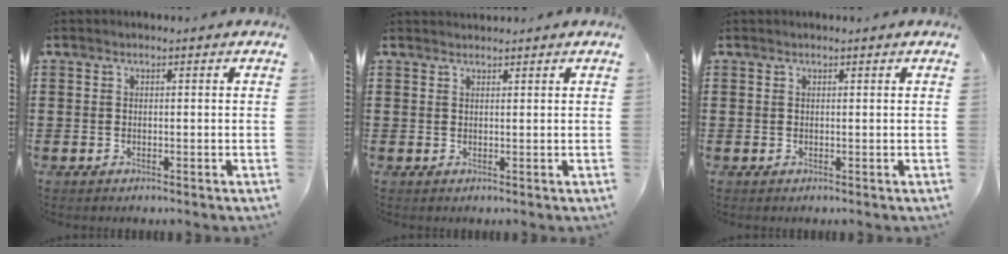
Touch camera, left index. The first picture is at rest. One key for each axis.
{"total": 1.0, "fx": 1.0, "fy": 0.1, "fz": 0.1, "tx": -0.003, "ty": -0.001, "tz": 0.019}
{"total": 0.0}